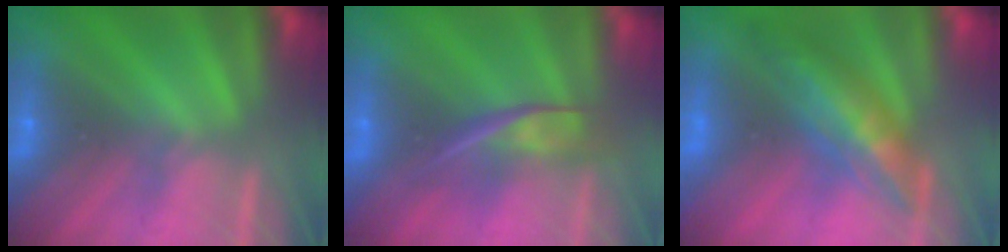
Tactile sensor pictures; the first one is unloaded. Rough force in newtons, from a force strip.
{"total": 2.4}
{"total": 2.9}